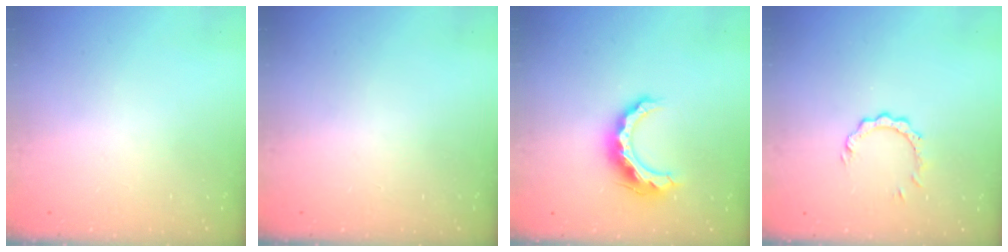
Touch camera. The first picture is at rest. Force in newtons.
{"total": 0.0}
{"total": 12.9, "press": 12.9, "slide": 0.5}
{"total": 3.5, "press": 3.5, "slide": 0.4}